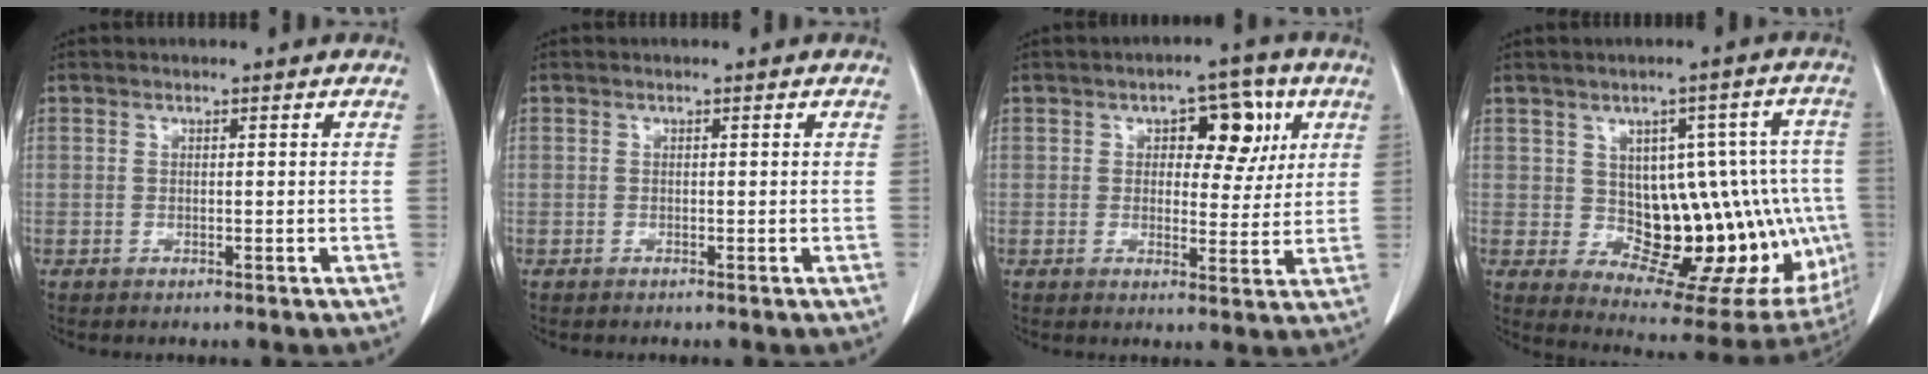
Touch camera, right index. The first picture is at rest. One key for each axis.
{"total": 0.0}
{"total": 7.5, "fx": 2.7, "fy": 3.9, "fz": 5.8, "tx": -0.064, "ty": 0.017, "tz": 0.035}
{"total": 18.3, "fx": -1.2, "fy": 9.0, "fz": 15.9, "tx": -0.152, "ty": 0.031, "tz": 0.015}